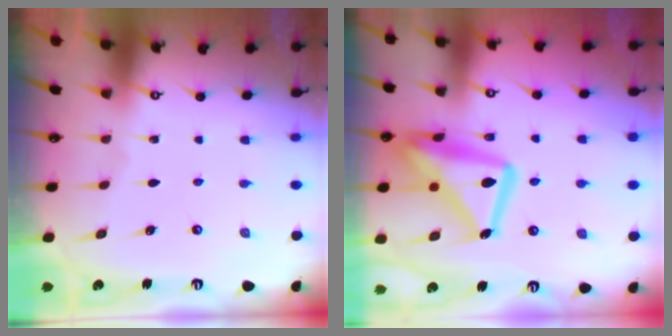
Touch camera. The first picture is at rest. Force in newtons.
{"total": 20.8, "press": 20.8, "slide": 1.5}